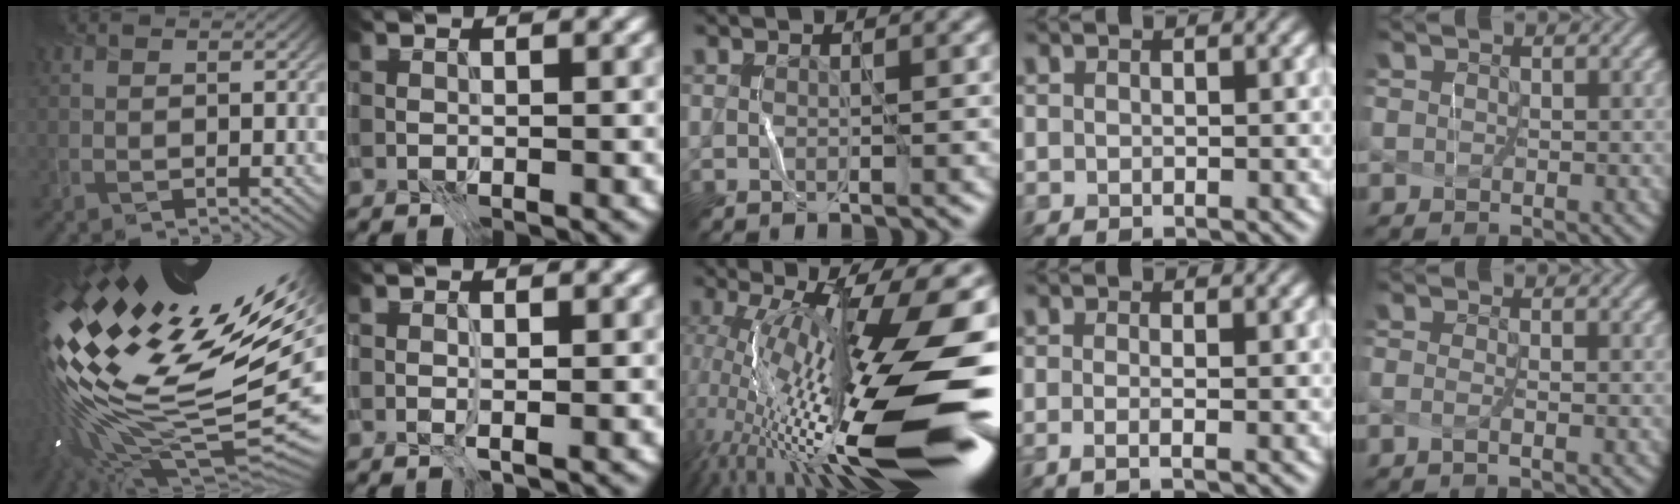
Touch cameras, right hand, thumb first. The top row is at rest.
{"thumb": {"total": 18.8, "force": [2.7, 7.1, 17.2], "torque": [-0.312, -0.040, 0.071]}, "index": {"total": 0.8, "force": [0.1, 0.0, 0.7], "torque": [-0.014, 0.002, 0.003]}, "middle": {"total": 17.5, "force": [-2.0, 4.6, 16.8], "torque": [-0.289, 0.017, -0.036]}, "ring": {"total": 1.1, "force": [-0.9, -0.2, 0.7], "torque": [-0.031, -0.010, -0.004]}, "little": {"total": 1.0, "force": [-0.8, -0.4, 0.4], "torque": [-0.022, -0.005, -0.006]}}